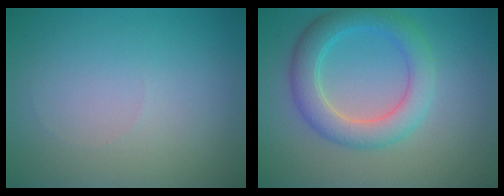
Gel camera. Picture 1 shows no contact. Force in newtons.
{"total": 4.7, "press": 4.7, "slide": 0.1}